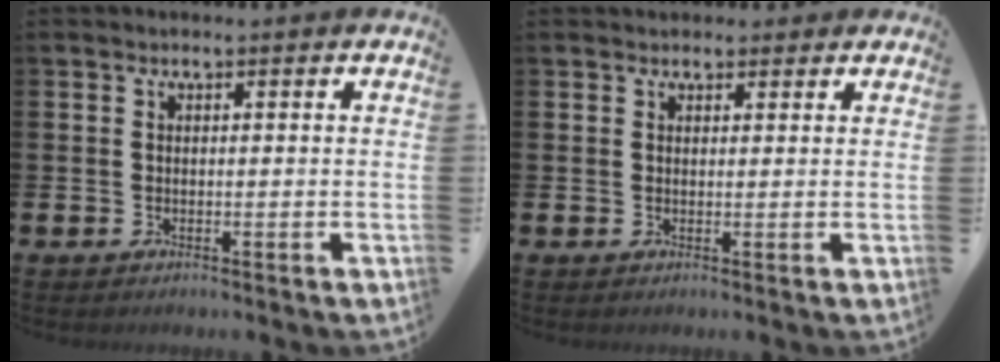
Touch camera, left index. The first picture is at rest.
{"total": 1.8, "force": [1.5, 0.9, 0.0], "torque": [0.015, -0.003, 0.024]}